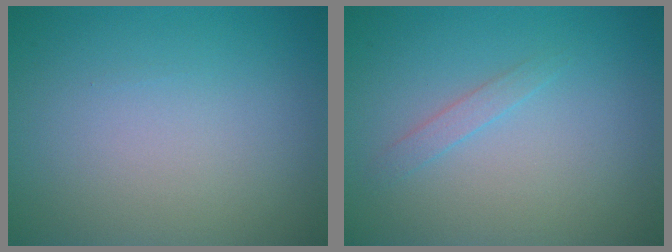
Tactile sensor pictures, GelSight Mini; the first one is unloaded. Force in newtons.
{"total": 1.0, "press": 1.0, "slide": 0.0}